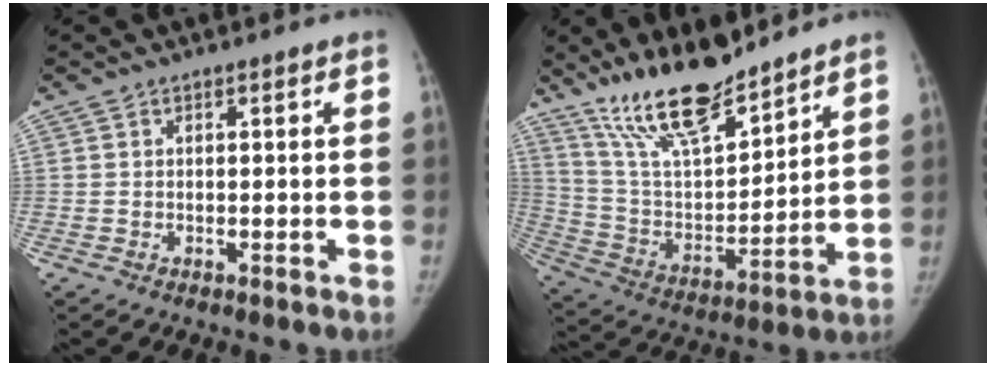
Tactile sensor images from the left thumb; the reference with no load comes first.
{"total": 17.3, "force": [14.0, 4.6, 9.1], "torque": [-0.132, -0.081, 0.264]}